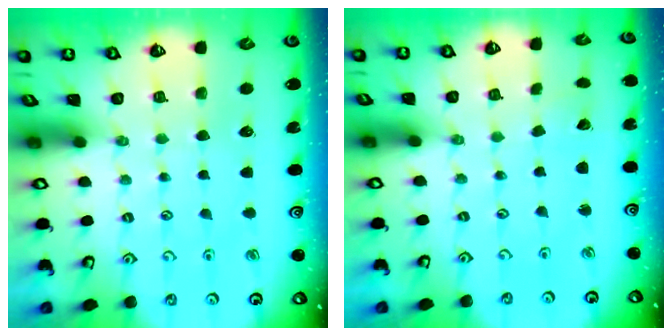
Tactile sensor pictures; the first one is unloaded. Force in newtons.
{"total": 0.9, "press": 0.9, "slide": 0.1}